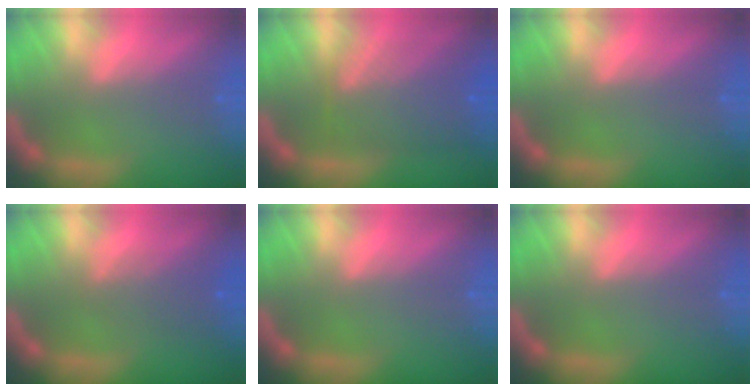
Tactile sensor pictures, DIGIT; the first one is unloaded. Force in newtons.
{"total": 7.6}
{"total": 0.0}
{"total": 3.0}
{"total": 0.0}
{"total": 0.0}